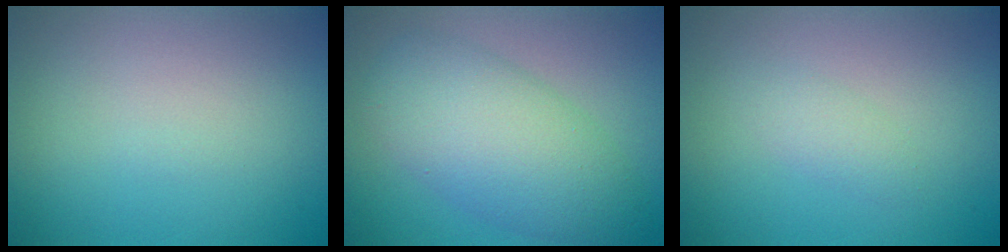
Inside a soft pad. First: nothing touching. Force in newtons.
{"total": 7.4, "press": 7.4, "slide": 0.1}
{"total": 1.4, "press": 1.3, "slide": 0.1}